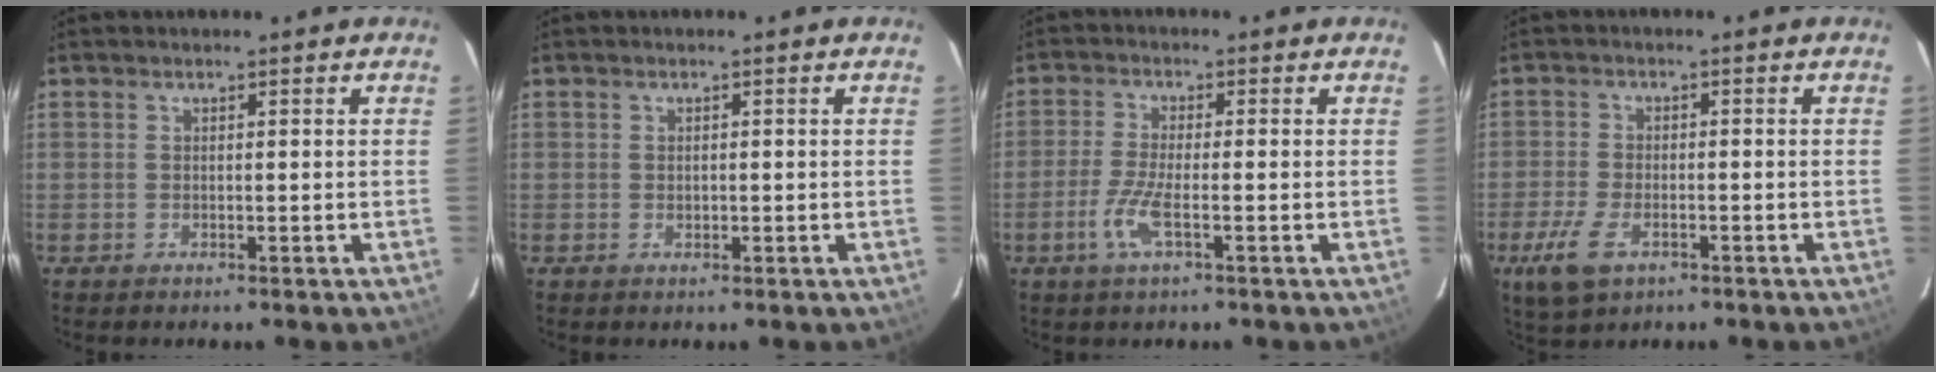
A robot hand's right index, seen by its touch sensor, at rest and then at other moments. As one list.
[{"total": 0.8, "force": [0.0, 0.7, 0.4], "torque": [-0.005, 0.001, 0.001]}, {"total": 5.4, "force": [-2.3, 0.8, 4.9], "torque": [-0.109, -0.006, -0.048]}, {"total": 7.5, "force": [-3.8, 3.8, 5.3], "torque": [-0.132, -0.013, -0.069]}]